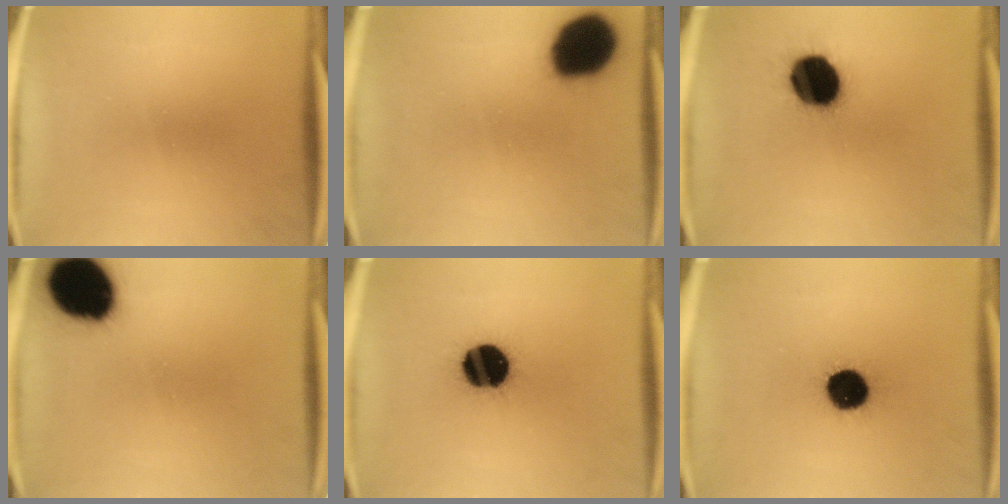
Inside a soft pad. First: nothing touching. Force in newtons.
{"total": 17.8}
{"total": 15.6}
{"total": 18.9}
{"total": 16.8}
{"total": 12.6}